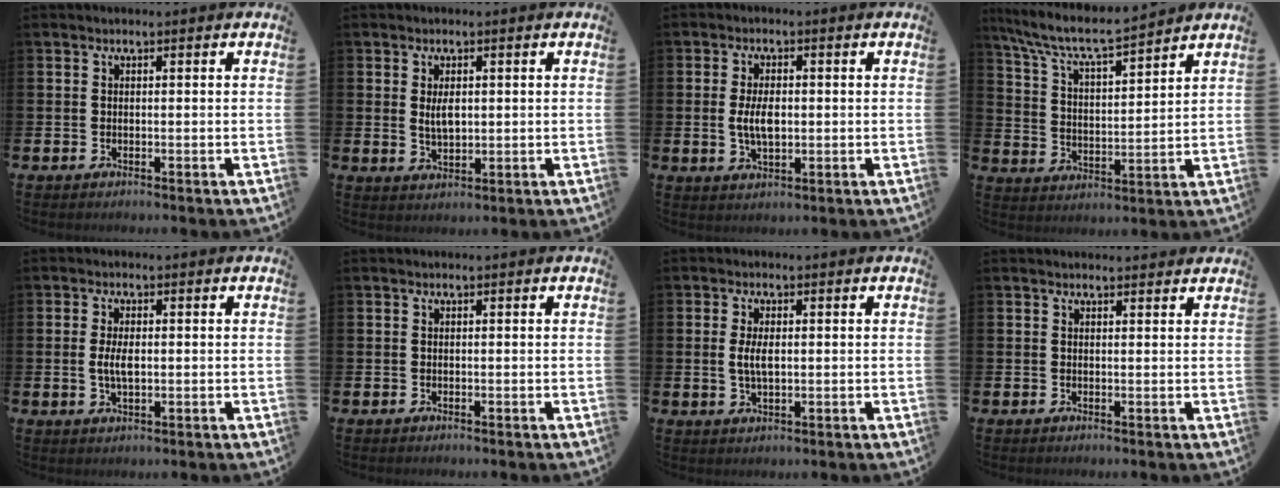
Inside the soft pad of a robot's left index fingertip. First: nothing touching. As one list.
[{"total": 2.7, "force": [0.8, 1.4, 2.3], "torque": [-0.030, -0.001, 0.008]}, {"total": 4.5, "force": [0.0, 2.3, 3.8], "torque": [-0.073, 0.002, -0.005]}, {"total": 7.6, "force": [7.0, 0.7, 3.0], "torque": [-0.090, -0.046, 0.120]}, {"total": 3.4, "force": [0.0, 1.5, 3.0], "torque": [-0.065, 0.003, -0.004]}, {"total": 0.0}, {"total": 3.3, "force": [0.3, 1.5, 3.0], "torque": [-0.050, 0.003, 0.001]}, {"total": 1.0, "force": [0.9, 0.2, 0.1], "torque": [0.006, -0.002, 0.016]}]